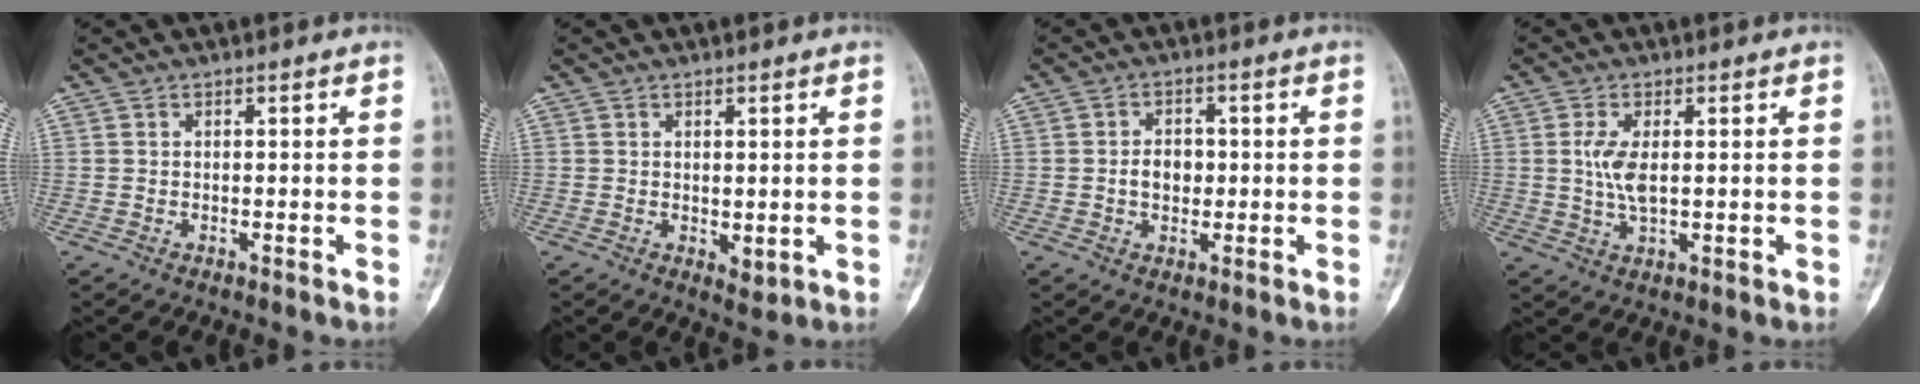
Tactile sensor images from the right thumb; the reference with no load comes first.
{"total": 2.4, "force": [0.0, 1.3, 2.0], "torque": [-0.024, -0.009, 0.007]}
{"total": 4.3, "force": [-0.2, 3.2, 2.8], "torque": [-0.033, 0.007, -0.006]}
{"total": 5.4, "force": [0.7, 2.3, 4.8], "torque": [-0.103, -0.007, 0.016]}